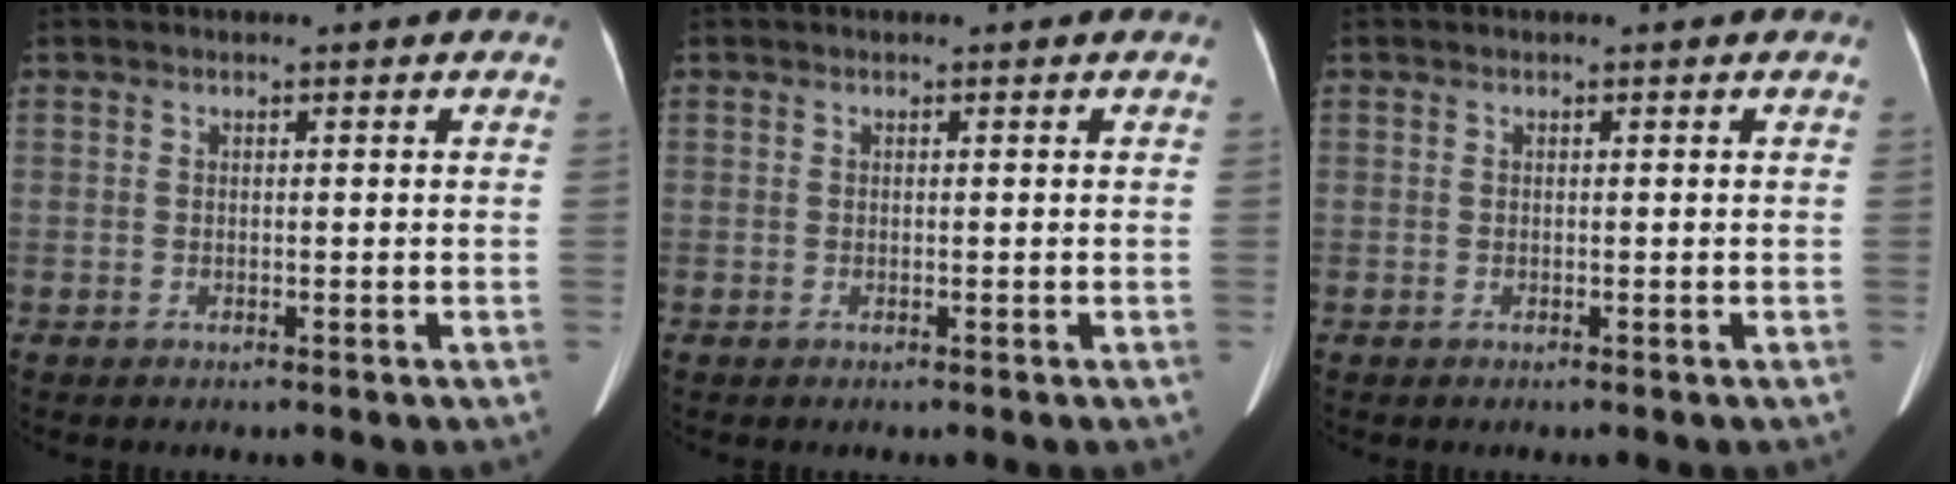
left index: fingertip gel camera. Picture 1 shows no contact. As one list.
[{"total": 0.0}, {"total": 0.0}]